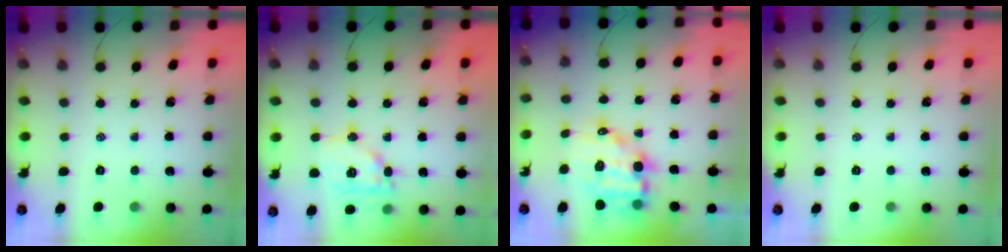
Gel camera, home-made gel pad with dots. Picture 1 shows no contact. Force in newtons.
{"total": 12.2, "press": 12.1, "slide": 1.4}
{"total": 12.1, "press": 11.6, "slide": 3.3}
{"total": 0.0}